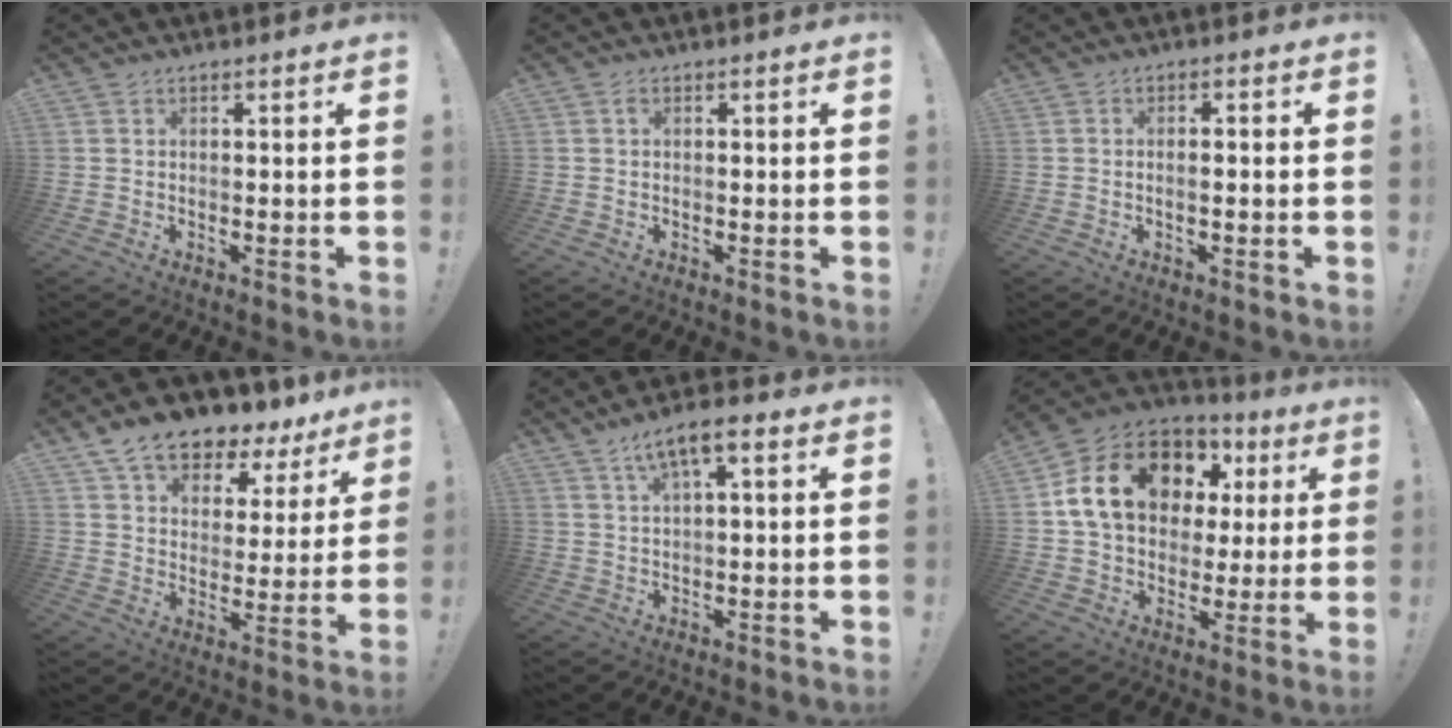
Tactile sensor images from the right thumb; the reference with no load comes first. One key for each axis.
{"total": 0.8, "fx": 0.4, "fy": 0.3, "fz": 0.6, "tx": -0.013, "ty": 0.002, "tz": 0.007}
{"total": 2.0, "fx": -0.8, "fy": 0.2, "fz": 1.8, "tx": -0.024, "ty": 0.001, "tz": -0.016}
{"total": 12.4, "fx": 9.9, "fy": 5.6, "fz": 4.8, "tx": -0.079, "ty": -0.076, "tz": 0.181}
{"total": 7.1, "fx": 3.3, "fy": 1.8, "fz": 6.0, "tx": -0.099, "ty": -0.012, "tz": 0.056}
{"total": 19.8, "fx": 7.3, "fy": 13.8, "fz": 12.2, "tx": -0.202, "ty": -0.020, "tz": 0.143}